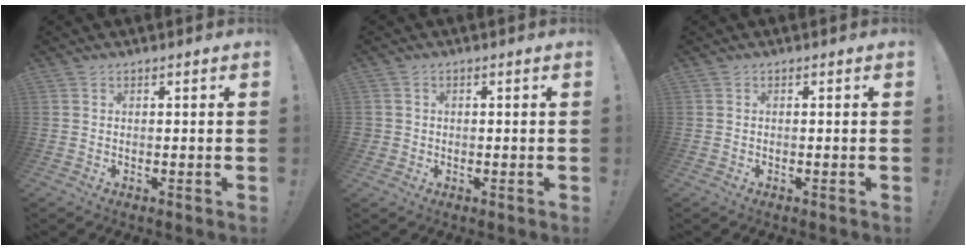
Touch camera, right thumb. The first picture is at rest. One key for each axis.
{"total": 1.5, "fx": 0.0, "fy": 1.5, "fz": 0.4, "tx": 0.002, "ty": -0.002, "tz": -0.002}
{"total": 0.0}